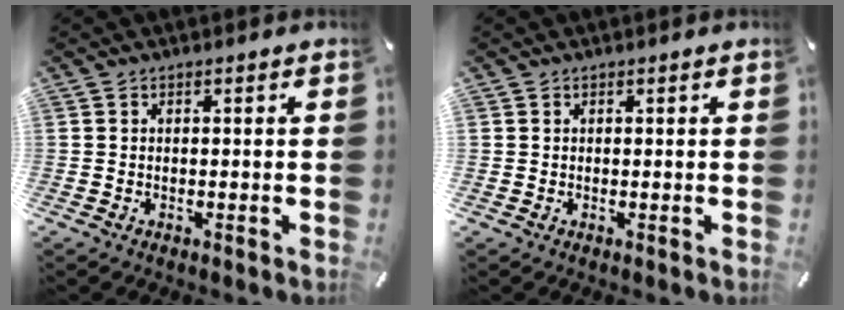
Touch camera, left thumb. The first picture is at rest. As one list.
[{"total": 1.1, "force": [0.5, 0.9, -0.3], "torque": [0.008, 0.004, 0.009]}]